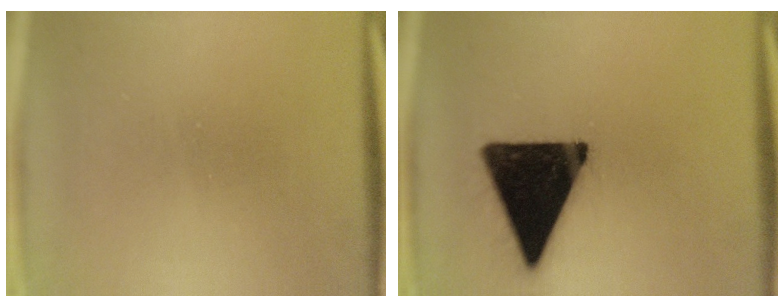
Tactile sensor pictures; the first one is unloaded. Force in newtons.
{"total": 18.1}